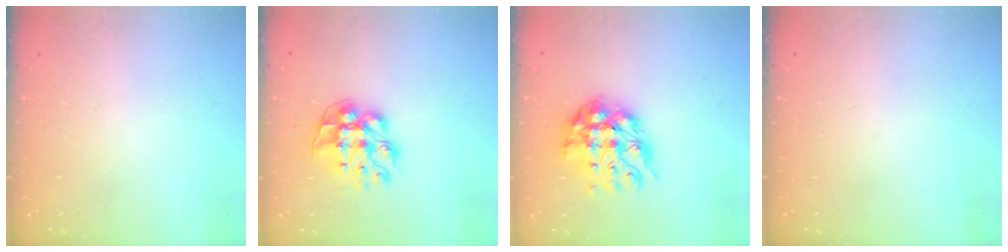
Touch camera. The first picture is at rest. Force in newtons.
{"total": 10.2, "press": 10.2, "slide": 0.5}
{"total": 14.5, "press": 14.4, "slide": 0.8}
{"total": 0.0}